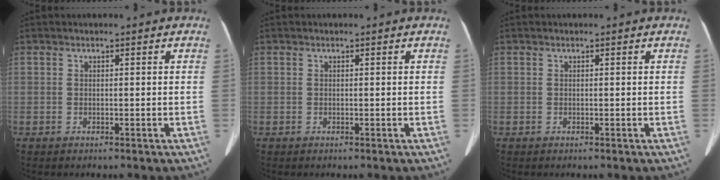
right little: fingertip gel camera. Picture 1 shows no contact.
{"total": 0.0}
{"total": 0.0}